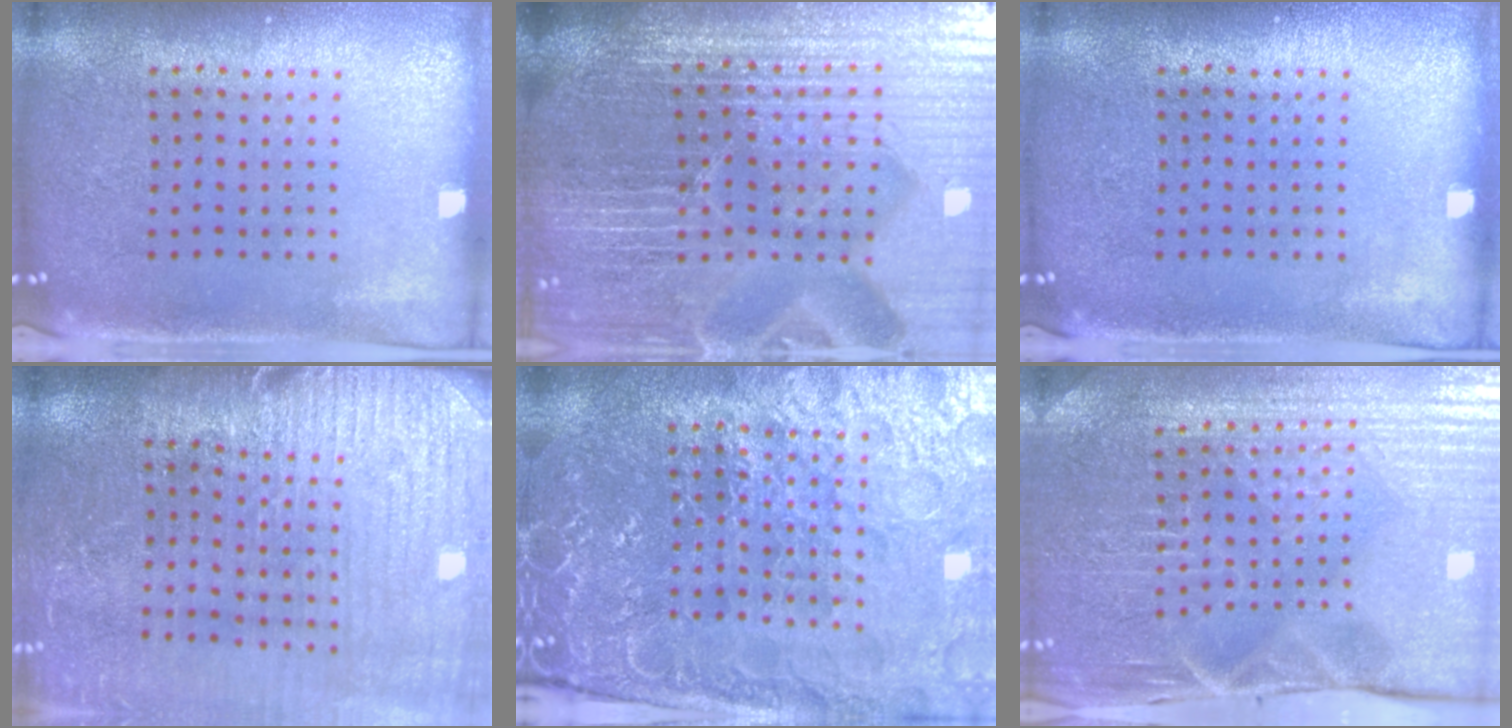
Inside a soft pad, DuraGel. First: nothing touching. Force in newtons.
{"total": 7.2, "press": 6.3, "slide": 3.5}
{"total": 0.0}
{"total": 2.9, "press": 2.9, "slide": 0.6}
{"total": 4.6, "press": 4.5, "slide": 1.1}
{"total": 4.0, "press": 4.0, "slide": 0.5}